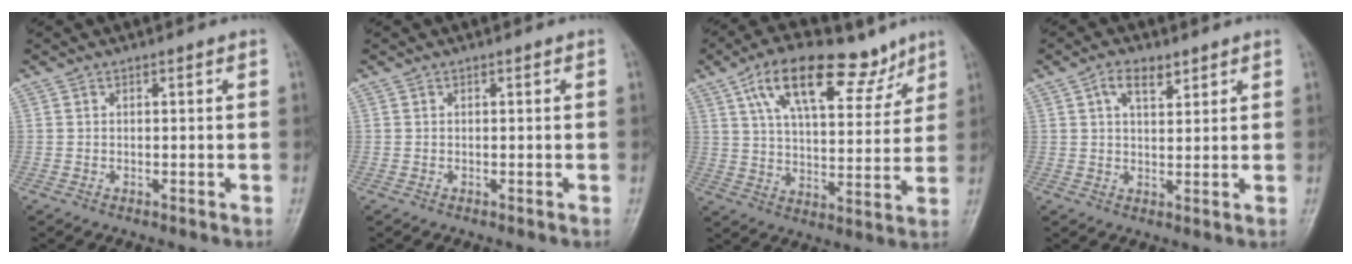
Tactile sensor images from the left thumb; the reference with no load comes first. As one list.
[{"total": 0.0}, {"total": 17.7, "force": [10.3, 8.1, 11.9], "torque": [-0.153, -0.029, 0.170]}, {"total": 4.7, "force": [2.6, 2.3, 3.2], "torque": [-0.044, -0.009, 0.045]}]